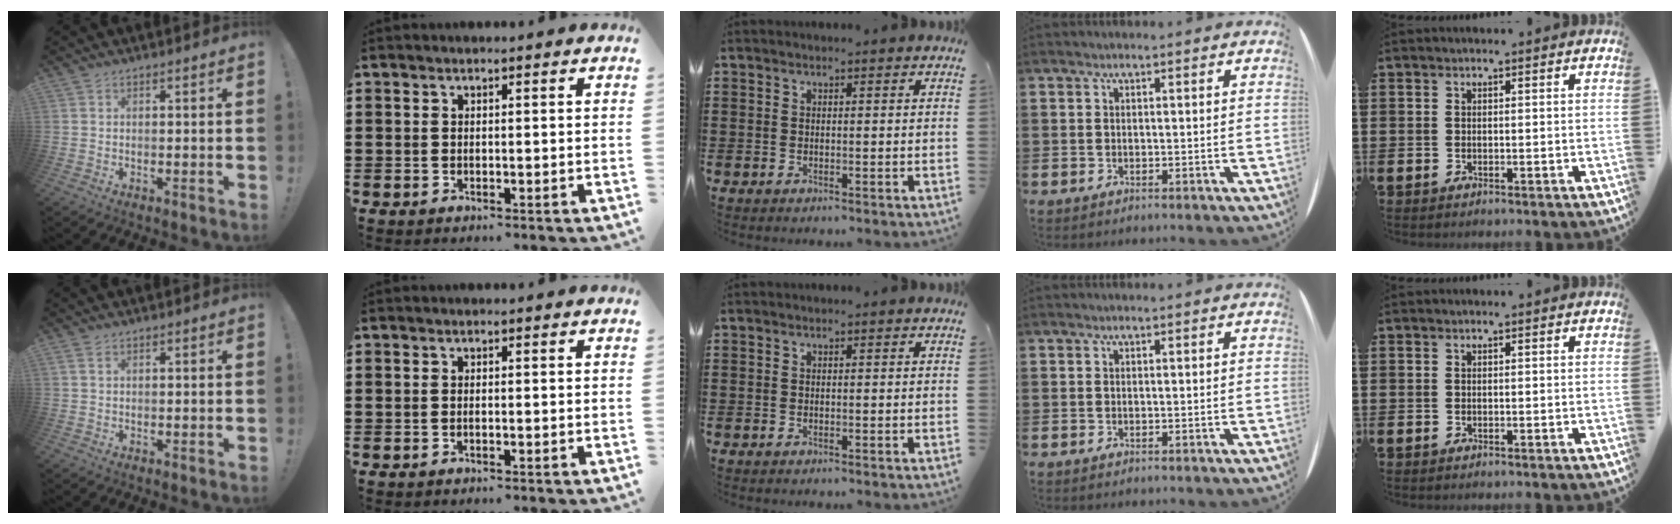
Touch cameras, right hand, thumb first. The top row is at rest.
{"thumb": {"total": 1.4, "force": [0.6, 0.9, 0.8], "torque": [-0.021, 0.004, 0.013]}}